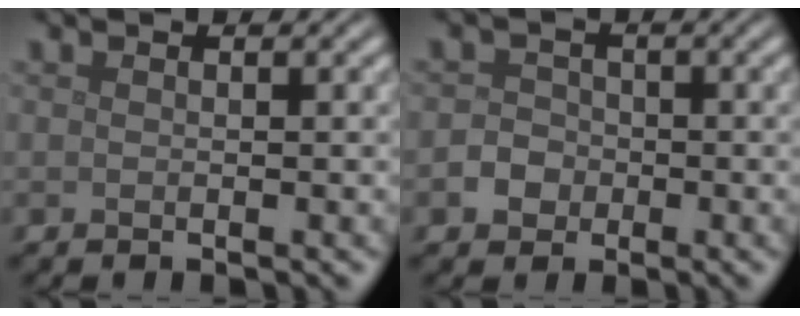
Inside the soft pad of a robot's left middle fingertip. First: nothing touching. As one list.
[{"total": 2.2, "force": [-0.7, 2.0, 0.7], "torque": [0.005, 0.000, -0.018]}]